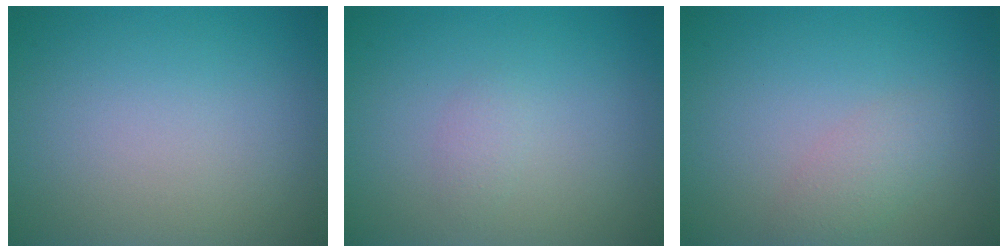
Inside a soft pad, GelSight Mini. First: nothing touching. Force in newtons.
{"total": 0.8, "press": 0.8, "slide": 0.0}
{"total": 1.8, "press": 1.8, "slide": 0.1}